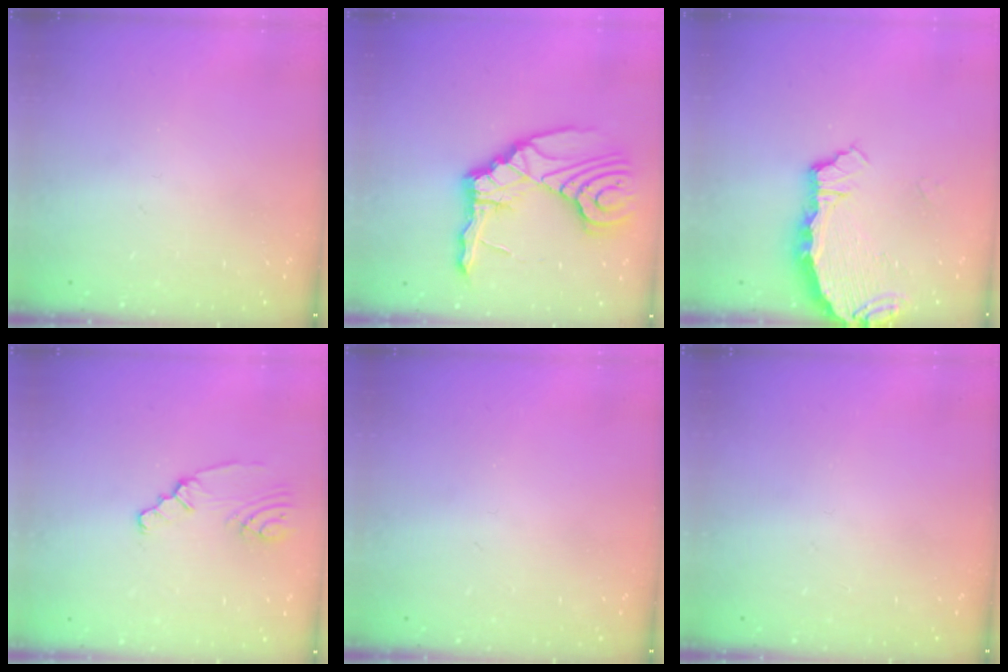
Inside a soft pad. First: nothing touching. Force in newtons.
{"total": 19.7, "press": 19.3, "slide": 3.7}
{"total": 4.0, "press": 4.0, "slide": 0.2}
{"total": 2.3, "press": 2.3, "slide": 0.2}
{"total": 0.0}
{"total": 0.0}